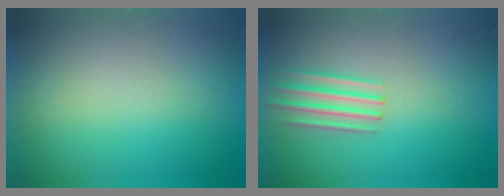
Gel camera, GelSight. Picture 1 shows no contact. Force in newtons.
{"total": 2.1}